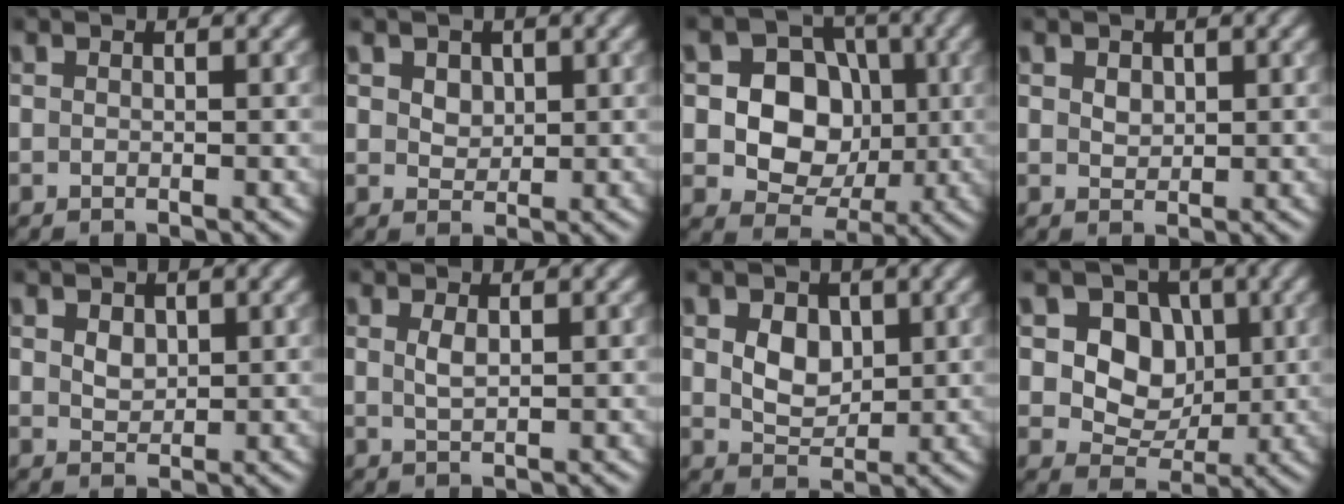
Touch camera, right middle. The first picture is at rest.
{"total": 2.1, "force": [1.0, 1.5, 1.1], "torque": [-0.022, 0.007, 0.017]}
{"total": 7.1, "force": [0.1, 6.0, 3.8], "torque": [-0.050, 0.009, -0.012]}
{"total": 1.2, "force": [0.5, 0.9, 0.6], "torque": [-0.011, 0.000, 0.013]}
{"total": 1.5, "force": [0.6, 1.1, 0.9], "torque": [-0.017, 0.000, 0.014]}
{"total": 1.2, "force": [0.5, 0.4, 1.1], "torque": [-0.025, 0.000, 0.011]}
{"total": 3.3, "force": [0.9, 2.4, 2.1], "torque": [-0.044, -0.002, 0.015]}
{"total": 5.7, "force": [1.0, 4.6, 3.2], "torque": [-0.056, -0.001, 0.005]}